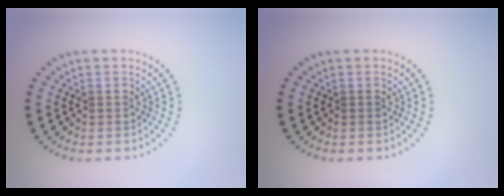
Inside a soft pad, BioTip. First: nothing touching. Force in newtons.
{"total": 0.0}